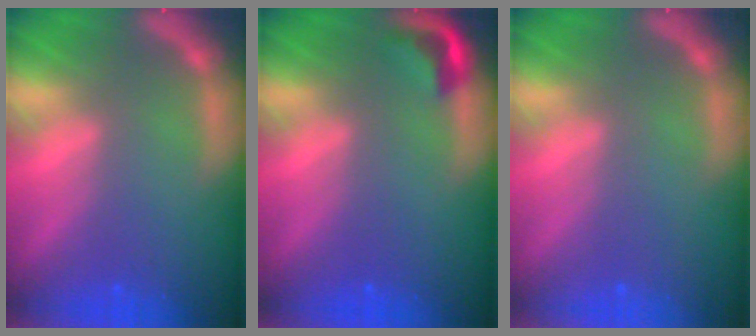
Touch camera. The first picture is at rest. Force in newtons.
{"total": 2.4}
{"total": 0.0}